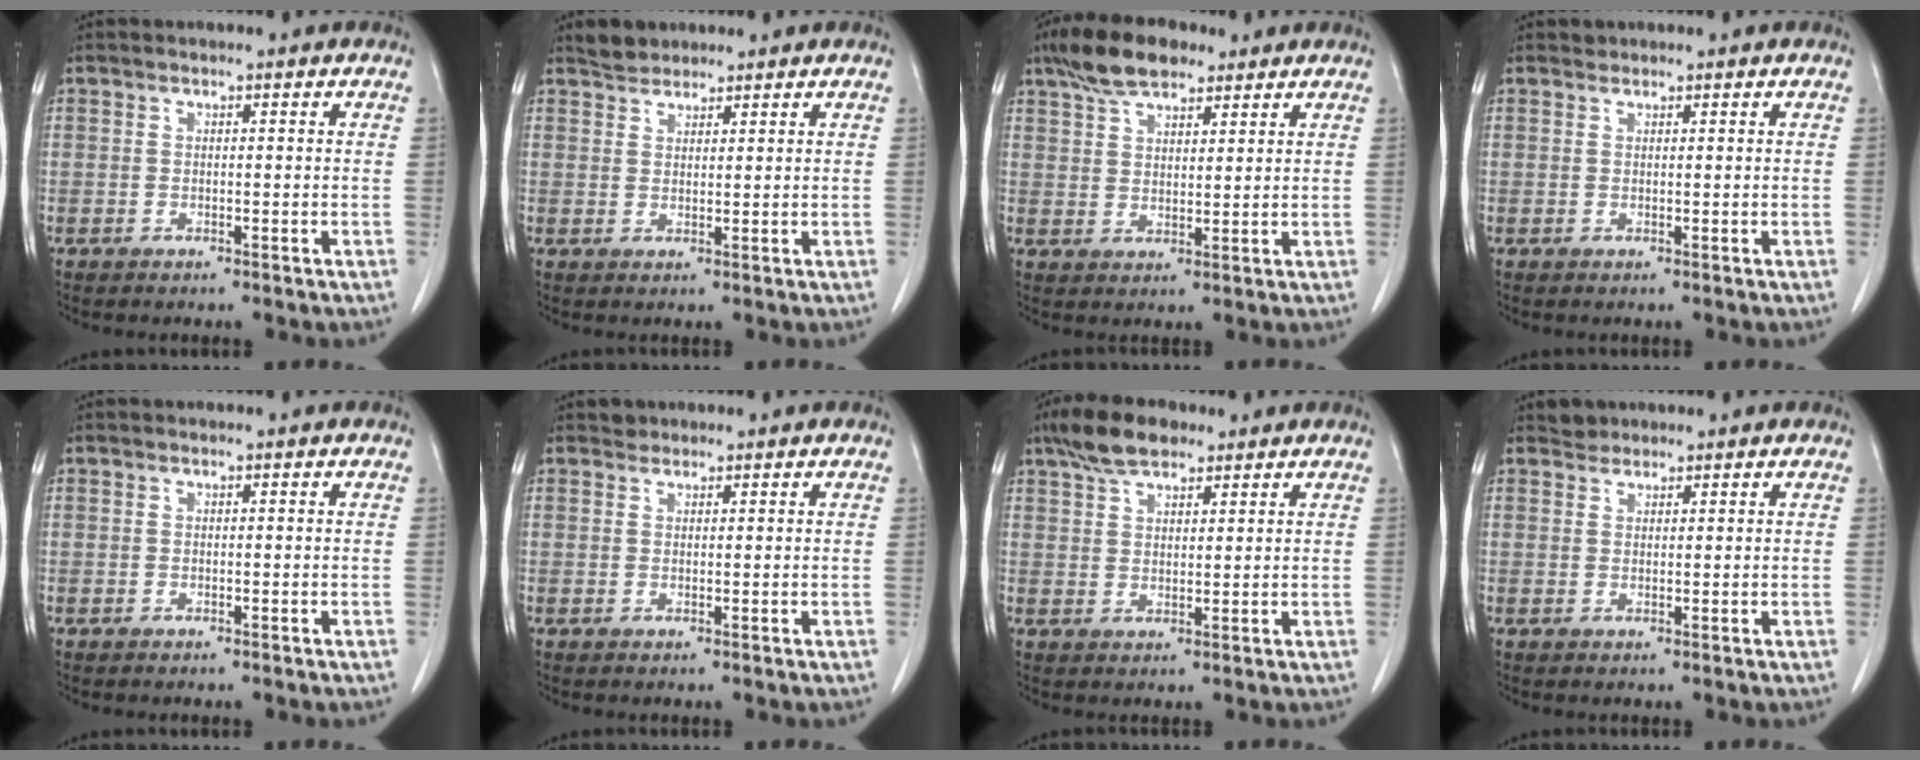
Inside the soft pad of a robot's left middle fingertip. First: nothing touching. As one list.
[{"total": 2.5, "force": [2.3, 1.0, 0.2], "torque": [-0.009, 0.008, 0.041]}, {"total": 8.1, "force": [6.0, 3.1, 4.5], "torque": [-0.088, 0.018, 0.109]}, {"total": 0.5, "force": [0.5, 0.1, -0.2], "torque": [-0.003, 0.000, 0.008]}, {"total": 0.0}, {"total": 0.9, "force": [0.8, 0.4, -0.2], "torque": [0.000, 0.001, 0.011]}, {"total": 6.5, "force": [4.9, 2.5, 3.5], "torque": [-0.071, 0.016, 0.090]}, {"total": 1.5, "force": [1.3, 0.6, -0.3], "torque": [0.003, 0.002, 0.021]}]